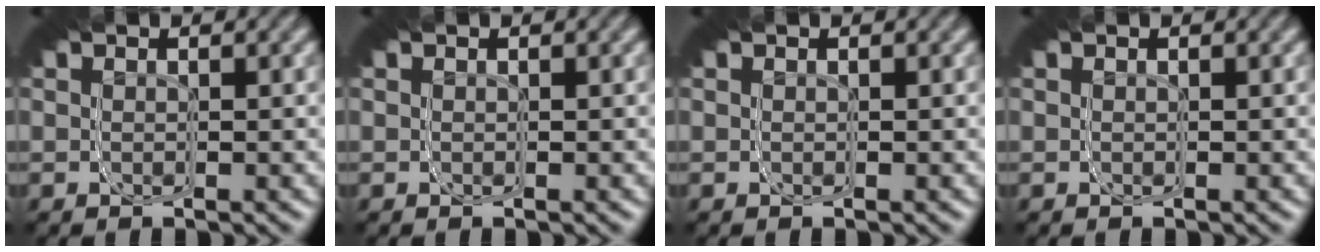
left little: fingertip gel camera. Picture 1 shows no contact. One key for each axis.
{"total": 0.0}
{"total": 0.0}
{"total": 0.0}